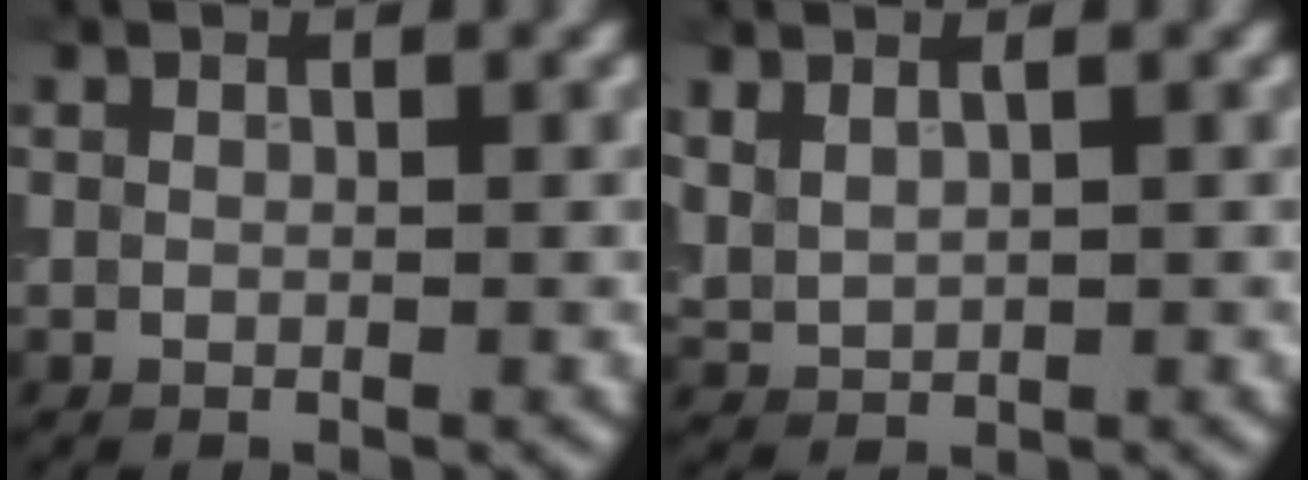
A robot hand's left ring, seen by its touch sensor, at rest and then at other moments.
{"total": 1.4, "force": [1.0, 0.6, 0.8], "torque": [-0.026, -0.001, 0.025]}